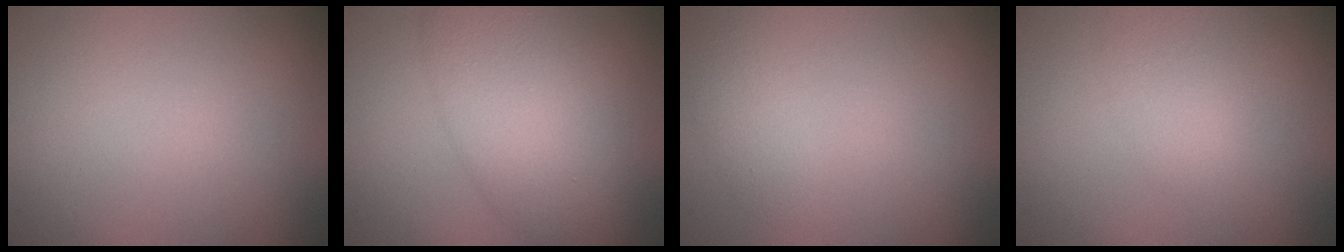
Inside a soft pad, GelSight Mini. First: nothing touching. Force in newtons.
{"total": 7.7, "press": 7.7, "slide": 0.0}
{"total": 1.6, "press": 1.6, "slide": 0.1}
{"total": 1.6, "press": 1.6, "slide": 0.1}